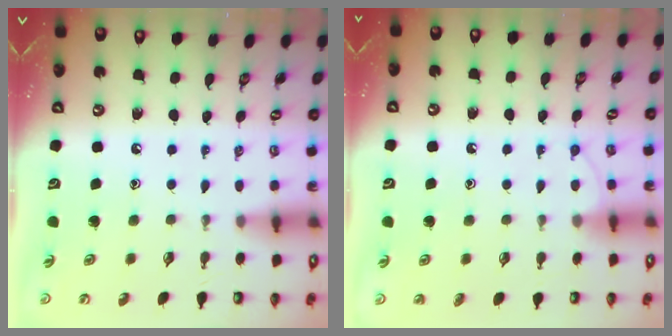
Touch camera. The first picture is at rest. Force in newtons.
{"total": 5.3, "press": 5.3, "slide": 0.5}